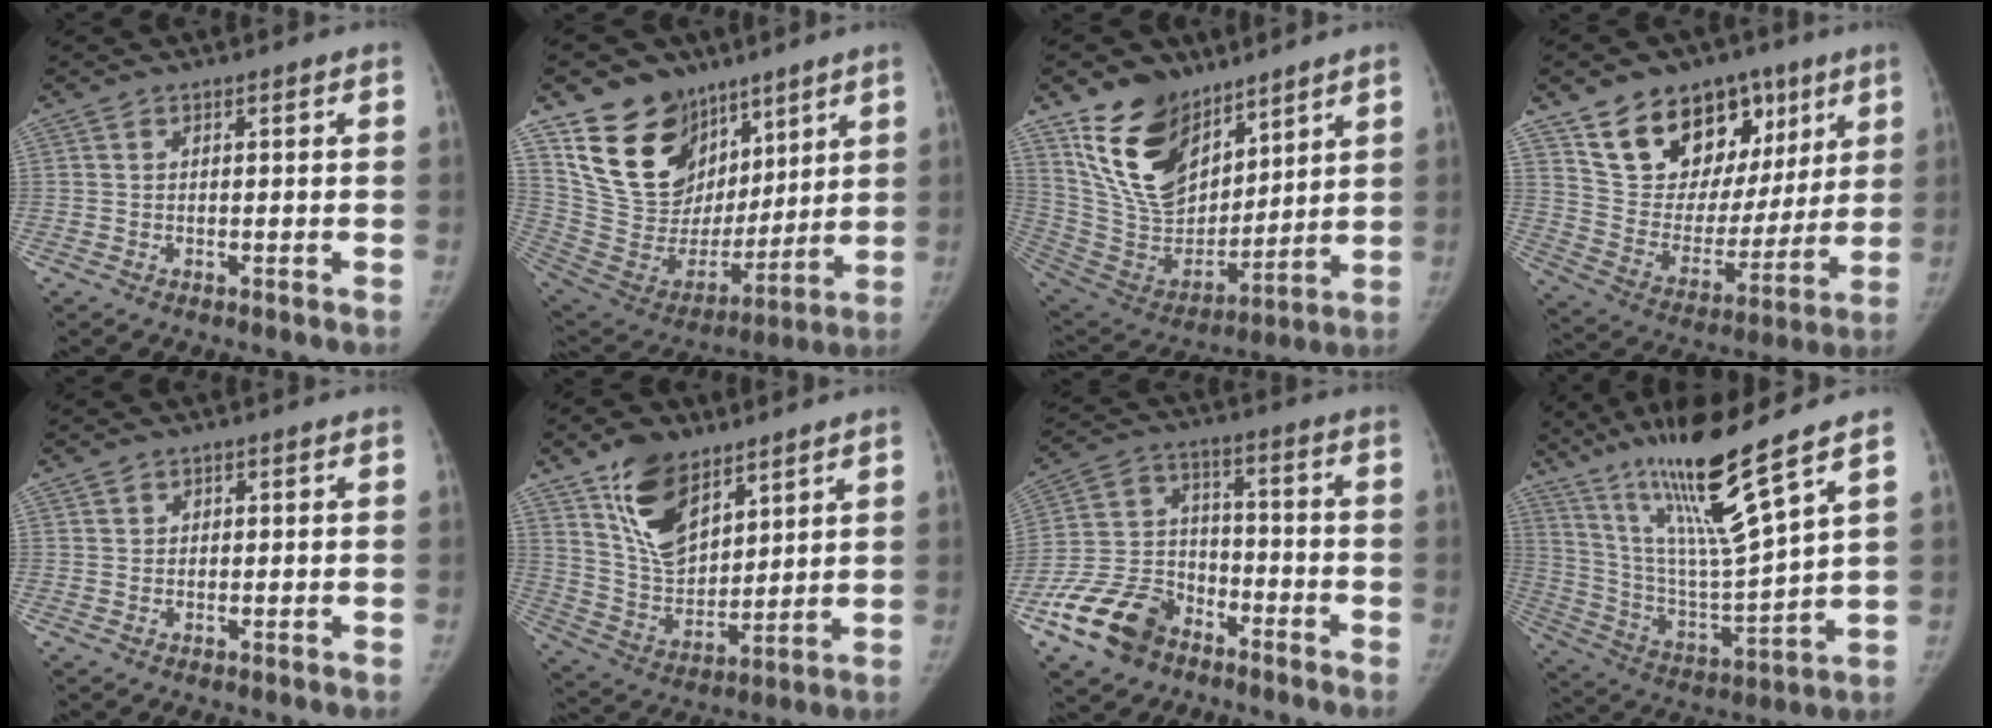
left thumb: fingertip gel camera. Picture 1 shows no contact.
{"total": 21.0, "force": [12.2, 14.9, 8.5], "torque": [-0.105, -0.042, 0.238]}
{"total": 19.4, "force": [12.5, 11.3, 9.7], "torque": [-0.128, -0.068, 0.246]}
{"total": 22.1, "force": [12.4, 14.6, 11.0], "torque": [-0.122, -0.026, 0.213]}
{"total": 1.0, "force": [0.4, 0.9, 0.1], "torque": [0.010, 0.000, 0.003]}
{"total": 14.2, "force": [8.8, 7.9, 7.8], "torque": [-0.106, -0.053, 0.174]}
{"total": 14.3, "force": [-9.0, 9.4, 6.0], "torque": [-0.094, 0.060, -0.168]}
{"total": 19.3, "force": [13.5, 0.4, 13.8], "torque": [-0.226, -0.075, 0.252]}